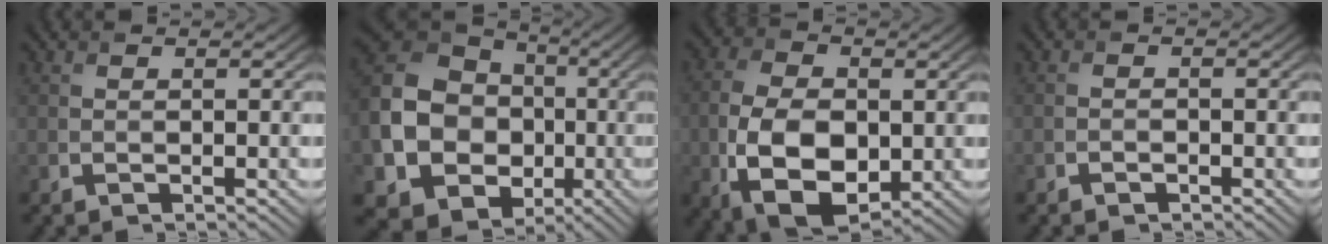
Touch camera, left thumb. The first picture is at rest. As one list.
[{"total": 19.4, "force": [-3.2, 16.8, 9.2], "torque": [-0.248, -0.012, -0.081]}, {"total": 11.9, "force": [-2.2, 7.2, 9.3], "torque": [-0.216, -0.013, -0.046]}, {"total": 0.9, "force": [-0.8, 0.4, 0.2], "torque": [-0.004, -0.001, -0.015]}]